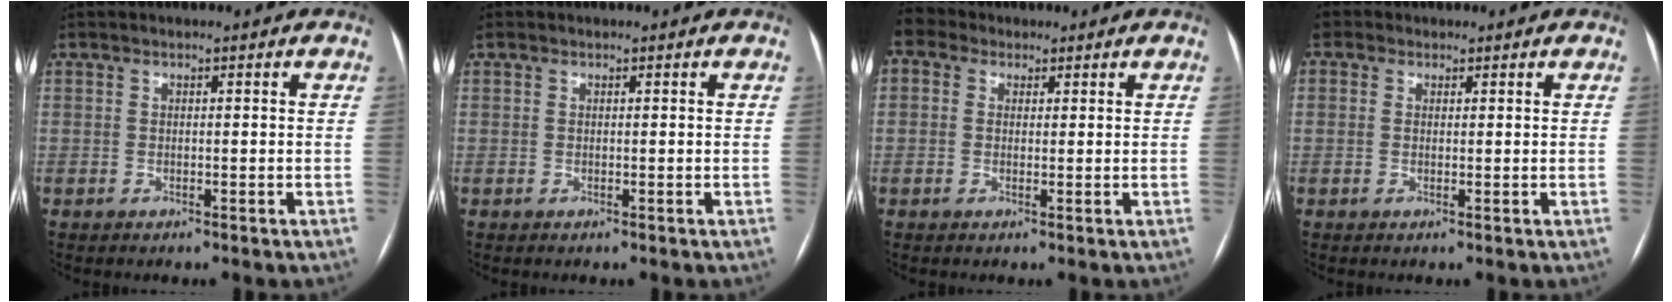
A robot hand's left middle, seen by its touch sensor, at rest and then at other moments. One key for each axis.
{"total": 0.0}
{"total": 2.2, "fx": 0.2, "fy": 2.1, "fz": 0.5, "tx": -0.024, "ty": 0.034, "tz": 0.022}
{"total": 1.6, "fx": -1.3, "fy": 0.7, "fz": -0.4, "tx": -0.005, "ty": 0.018, "tz": -0.010}